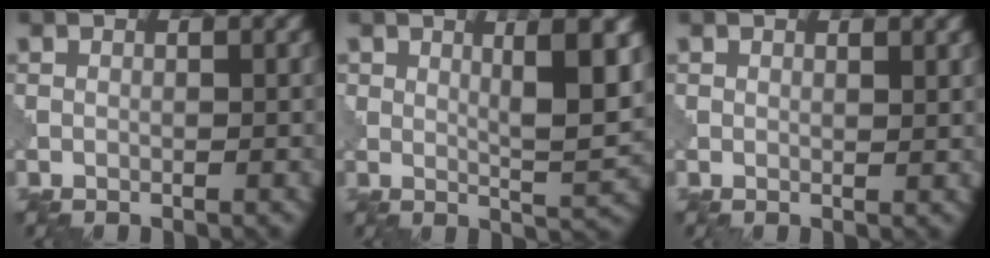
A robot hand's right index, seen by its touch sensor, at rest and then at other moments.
{"total": 4.2, "force": [1.5, 0.8, 3.9], "torque": [-0.053, -0.006, 0.029]}
{"total": 1.4, "force": [1.1, 0.5, 0.8], "torque": [-0.002, 0.003, 0.010]}